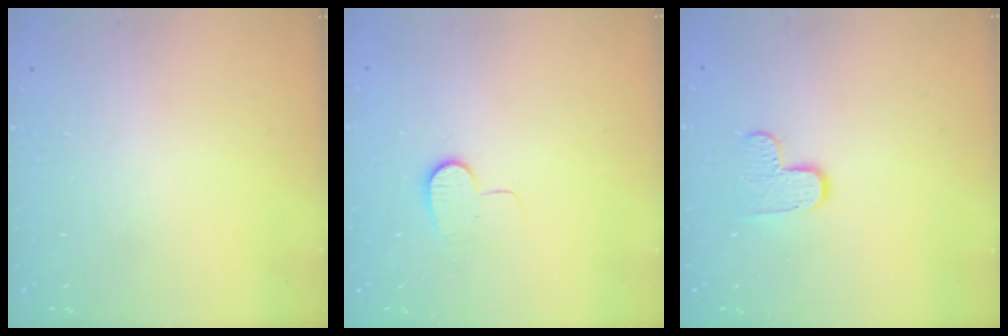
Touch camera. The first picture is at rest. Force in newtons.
{"total": 7.0, "press": 7.0, "slide": 0.6}
{"total": 6.8, "press": 6.8, "slide": 0.2}